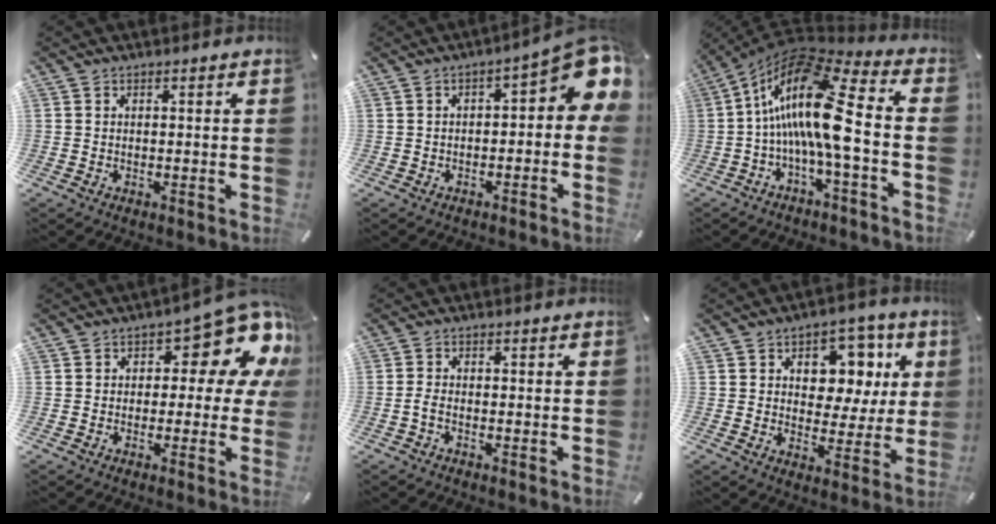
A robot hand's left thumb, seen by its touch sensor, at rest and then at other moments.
{"total": 8.7, "force": [2.8, 3.4, 7.5], "torque": [-0.092, -0.029, 0.044]}
{"total": 19.5, "force": [-2.5, 5.8, 18.5], "torque": [-0.373, 0.000, -0.053]}
{"total": 13.4, "force": [7.3, 6.1, 9.4], "torque": [-0.112, -0.061, 0.121]}
{"total": 1.9, "force": [-0.7, 0.9, 1.5], "torque": [-0.027, 0.005, -0.013]}
{"total": 10.7, "force": [3.7, 8.4, 5.4], "torque": [-0.071, -0.025, 0.065]}